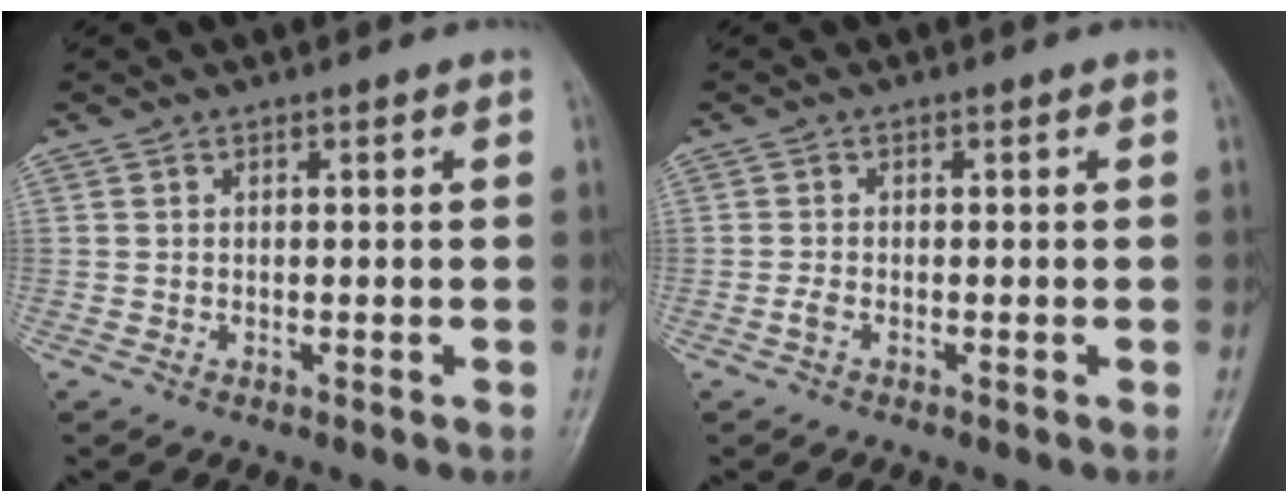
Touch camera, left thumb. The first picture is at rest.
{"total": 1.1, "force": [-0.6, 0.5, 0.7], "torque": [-0.020, -0.002, -0.014]}